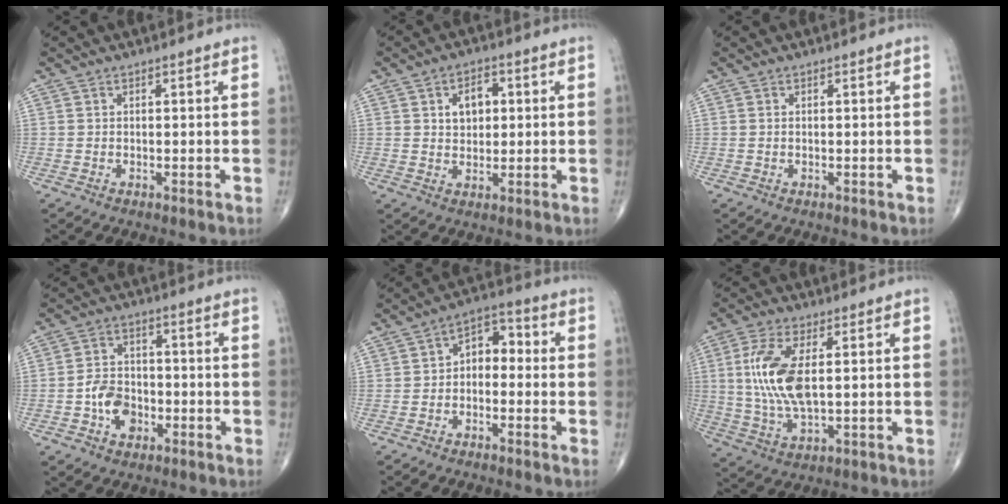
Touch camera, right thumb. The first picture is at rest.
{"total": 5.7, "force": [1.5, 3.9, 4.0], "torque": [-0.037, 0.001, 0.020]}
{"total": 0.0}
{"total": 6.3, "force": [-2.3, 4.7, 3.6], "torque": [-0.038, 0.024, -0.045]}
{"total": 6.4, "force": [-0.7, 4.3, 4.6], "torque": [-0.044, 0.036, -0.028]}
{"total": 11.6, "force": [1.7, 4.8, 10.4], "torque": [-0.230, -0.007, 0.038]}